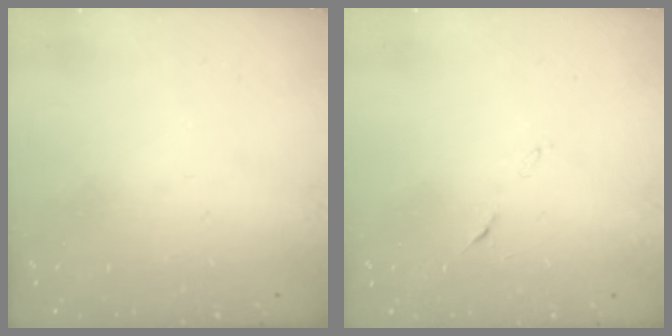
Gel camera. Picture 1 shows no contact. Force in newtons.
{"total": 6.1, "press": 6.1, "slide": 0.6}